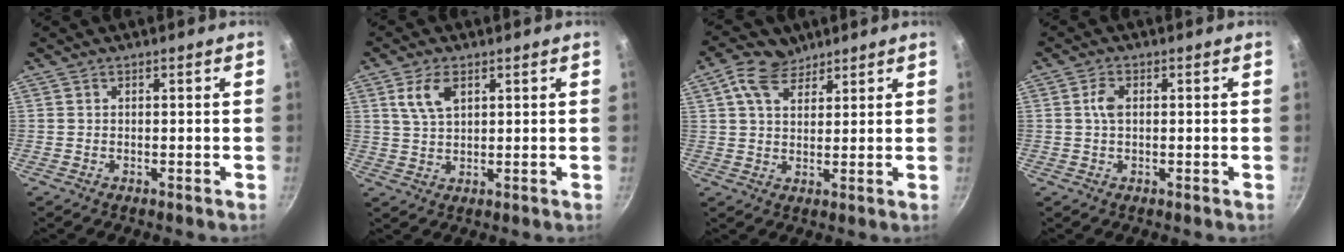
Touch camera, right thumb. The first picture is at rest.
{"total": 5.1, "force": [2.3, 2.6, 3.7], "torque": [-0.068, -0.003, 0.048]}
{"total": 7.0, "force": [4.2, 4.4, 3.5], "torque": [-0.049, -0.012, 0.072]}
{"total": 2.8, "force": [0.4, 1.7, 2.2], "torque": [-0.044, 0.005, 0.005]}